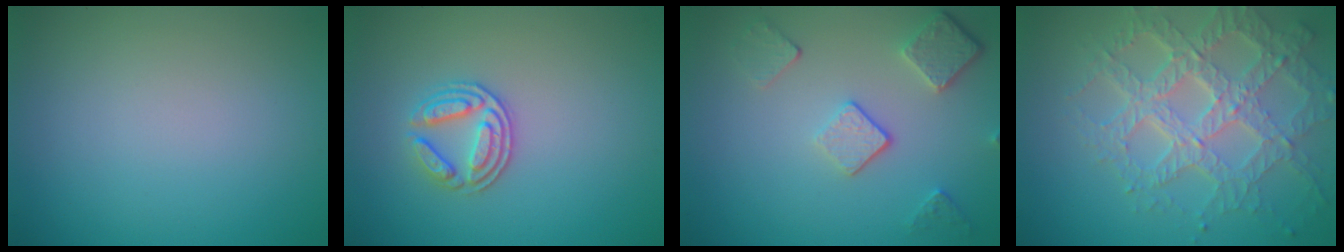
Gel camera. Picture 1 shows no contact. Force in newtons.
{"total": 2.9, "press": 2.6, "slide": 1.1}
{"total": 3.6, "press": 2.9, "slide": 2.2}
{"total": 7.2, "press": 5.2, "slide": 5.0}